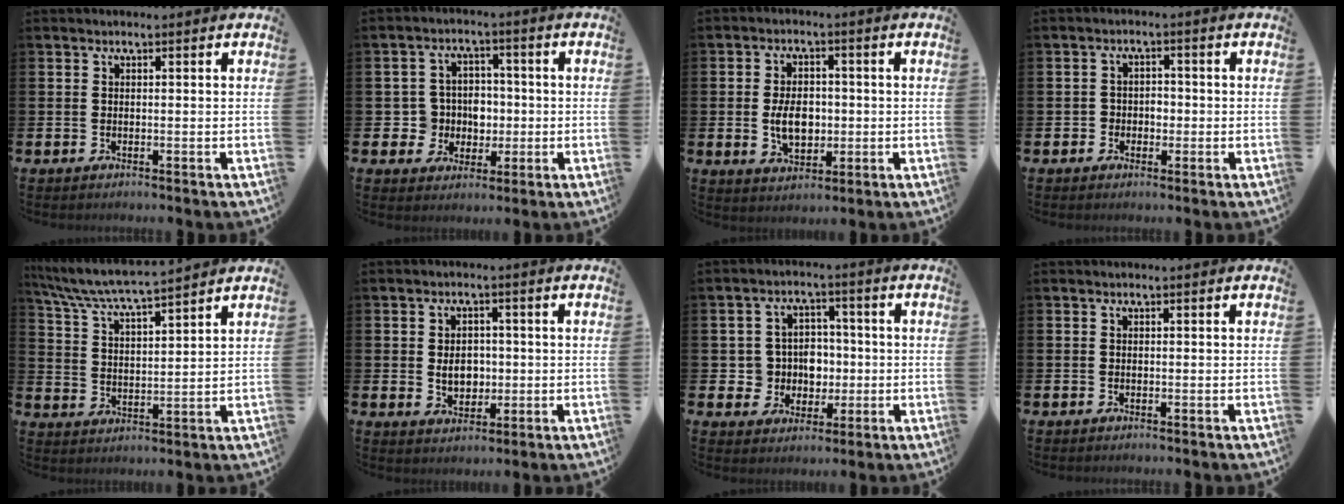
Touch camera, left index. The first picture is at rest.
{"total": 5.3, "force": [-0.3, 5.2, 1.0], "torque": [-0.034, 0.008, -0.011]}
{"total": 5.5, "force": [-0.4, 3.7, 4.1], "torque": [-0.062, 0.005, -0.012]}
{"total": 2.1, "force": [-0.7, 1.9, 0.6], "torque": [-0.013, 0.007, -0.020]}
{"total": 6.4, "force": [6.2, 0.1, 1.7], "torque": [-0.057, -0.041, 0.107]}
{"total": 4.0, "force": [-0.1, 3.2, 2.4], "torque": [-0.028, 0.001, -0.012]}
{"total": 5.6, "force": [0.0, 5.4, 1.3], "torque": [-0.039, 0.009, -0.005]}
{"total": 0.0}